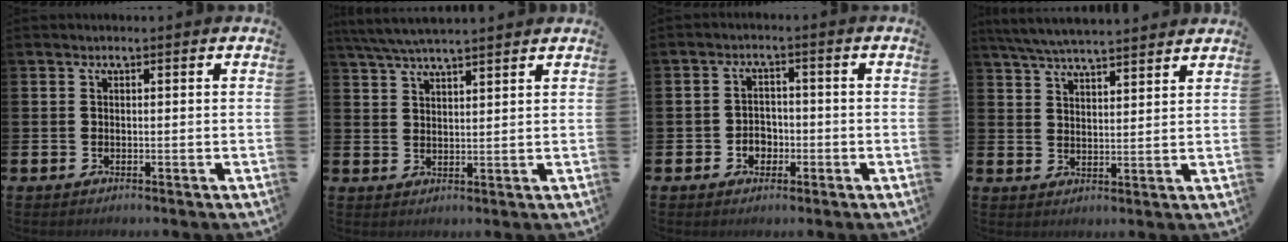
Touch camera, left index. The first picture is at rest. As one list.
[{"total": 4.9, "force": [4.5, 0.2, 1.8], "torque": [-0.054, -0.010, 0.084]}, {"total": 2.7, "force": [-1.2, 2.3, 0.9], "torque": [-0.023, 0.006, -0.028]}, {"total": 5.6, "force": [5.4, 0.1, 1.2], "torque": [-0.048, -0.024, 0.099]}]